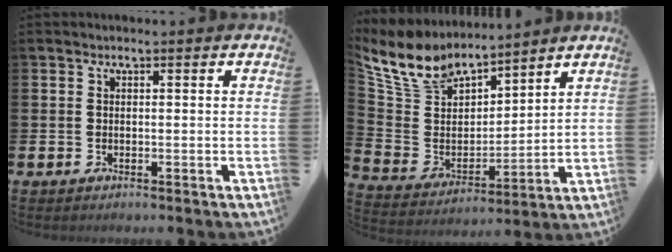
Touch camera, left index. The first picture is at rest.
{"total": 9.2, "force": [8.2, 3.7, 1.8], "torque": [-0.087, -0.056, 0.151]}